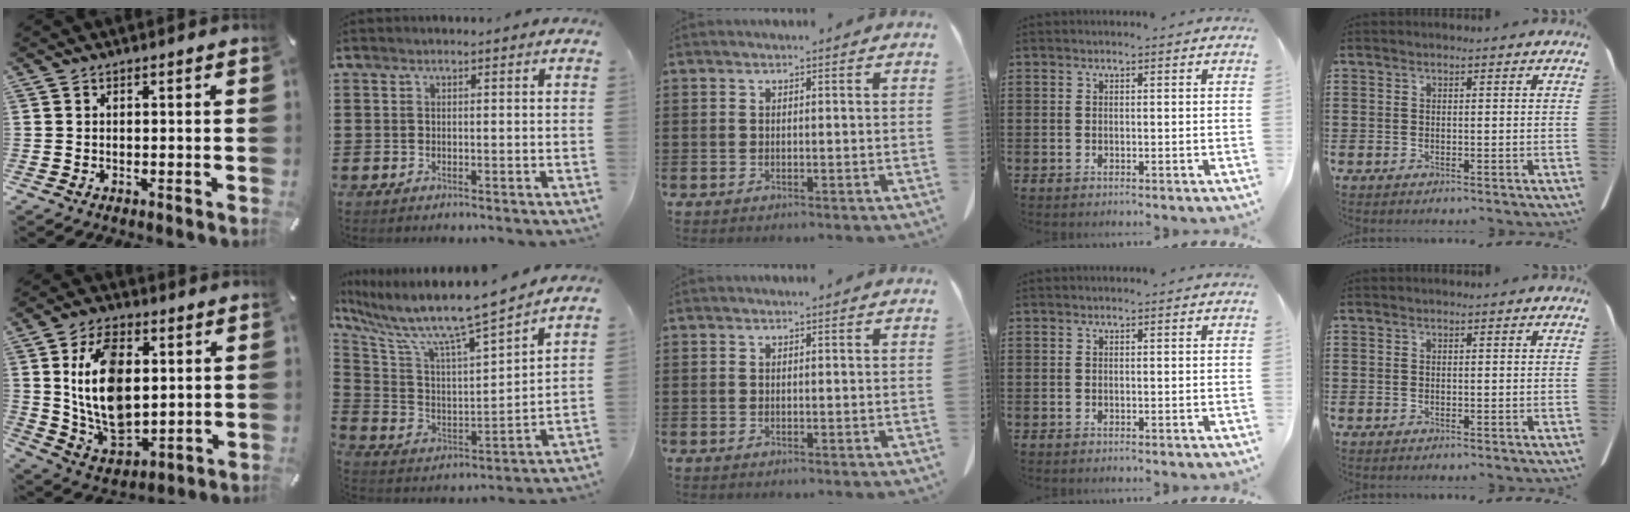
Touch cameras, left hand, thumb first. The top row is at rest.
{"thumb": {"total": 16.5, "force": [3.1, 10.7, 12.2], "torque": [-0.258, -0.010, 0.054]}, "index": {"total": 9.5, "force": [8.1, 0.2, 4.9], "torque": [-0.132, -0.067, 0.128]}}